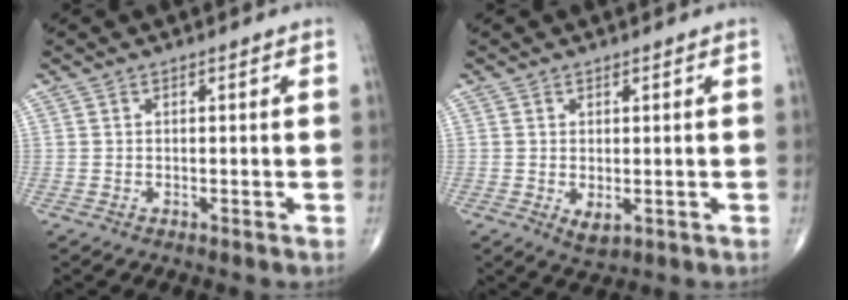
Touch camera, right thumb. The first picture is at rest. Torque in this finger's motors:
{"motor_torque": [-0.31, 0.13, -0.33, -0.03, -0.06]}